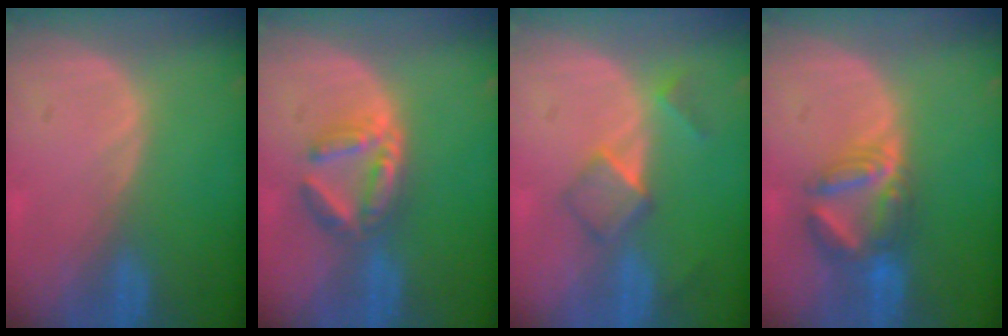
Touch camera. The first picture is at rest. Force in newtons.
{"total": 5.7, "press": 5.5, "slide": 1.4}
{"total": 5.2, "press": 4.5, "slide": 2.5}
{"total": 6.5, "press": 6.4, "slide": 1.2}